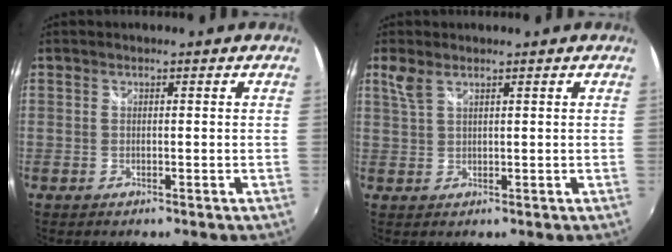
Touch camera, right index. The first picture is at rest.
{"total": 2.3, "force": [1.4, 0.8, 1.6], "torque": [-0.036, 0.004, 0.032]}